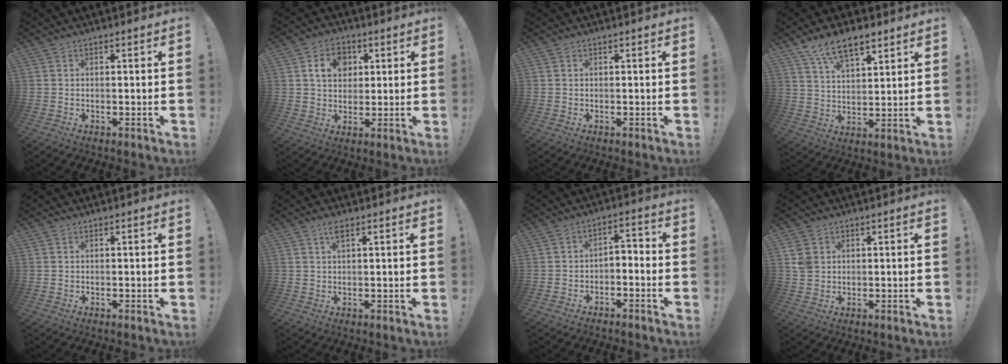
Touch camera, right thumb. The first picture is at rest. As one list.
[{"total": 9.4, "force": [3.2, 7.5, 4.7], "torque": [-0.066, -0.005, 0.061]}, {"total": 0.0}, {"total": 10.9, "force": [7.4, 4.9, 6.4], "torque": [-0.106, -0.029, 0.137]}, {"total": 0.0}, {"total": 2.5, "force": [1.5, 0.5, 2.0], "torque": [-0.041, 0.001, 0.025]}, {"total": 4.3, "force": [-3.4, 1.8, 1.8], "torque": [-0.023, 0.018, -0.063]}, {"total": 4.2, "force": [1.5, 3.5, 1.9], "torque": [-0.034, 0.000, 0.029]}]